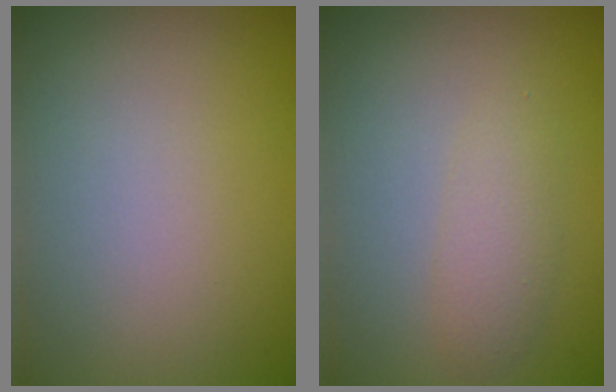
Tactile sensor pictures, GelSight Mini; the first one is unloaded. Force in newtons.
{"total": 2.0, "press": 2.0, "slide": 0.1}